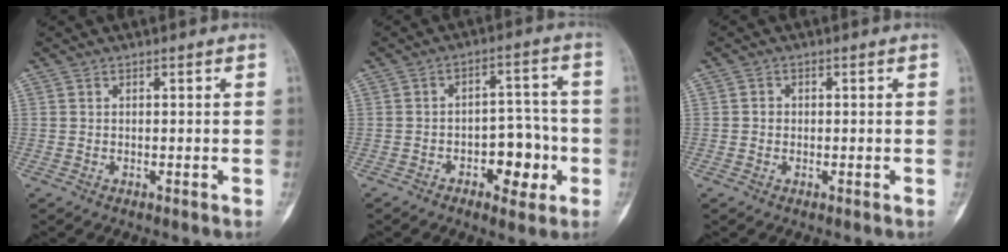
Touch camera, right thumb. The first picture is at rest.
{"total": 9.2, "force": [-3.2, 5.4, 6.7], "torque": [-0.059, 0.037, -0.044]}
{"total": 1.2, "force": [-0.2, 1.2, 0.4], "torque": [0.001, 0.005, -0.006]}